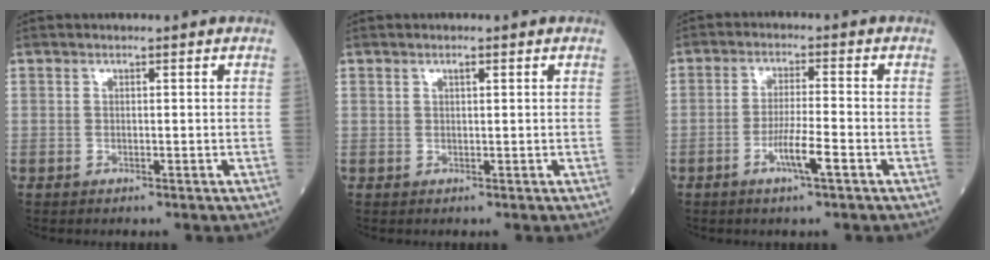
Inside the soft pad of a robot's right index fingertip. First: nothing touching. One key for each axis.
{"total": 0.8, "fx": 0.5, "fy": 0.2, "fz": 0.6, "tx": -0.011, "ty": 0.003, "tz": 0.009}
{"total": 5.1, "fx": -2.5, "fy": -0.1, "fz": 4.5, "tx": -0.086, "ty": -0.007, "tz": -0.045}